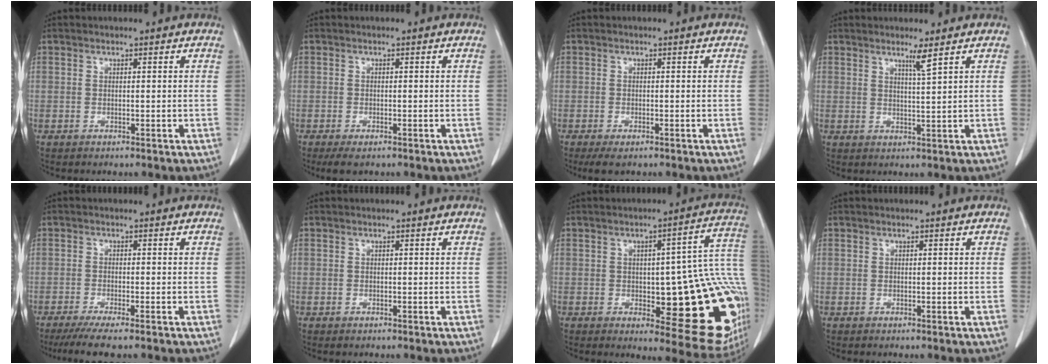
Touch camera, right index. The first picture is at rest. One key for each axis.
{"total": 2.7, "fx": -1.8, "fy": 0.9, "fz": 1.8, "tx": -0.036, "ty": -0.007, "tz": -0.025}
{"total": 2.8, "fx": -1.9, "fy": 0.9, "fz": 1.9, "tx": -0.037, "ty": -0.007, "tz": -0.025}
{"total": 2.4, "fx": 1.7, "fy": -0.8, "fz": 1.6, "tx": -0.030, "ty": -0.012, "tz": 0.033}
{"total": 5.4, "fx": -4.1, "fy": 0.0, "fz": 3.5, "tx": -0.057, "ty": -0.014, "tz": -0.069}
{"total": 0.0}
{"total": 22.8, "fx": -3.0, "fy": 6.4, "fz": 21.7, "tx": -0.172, "ty": 0.023, "tz": -0.019}
{"total": 0.0}